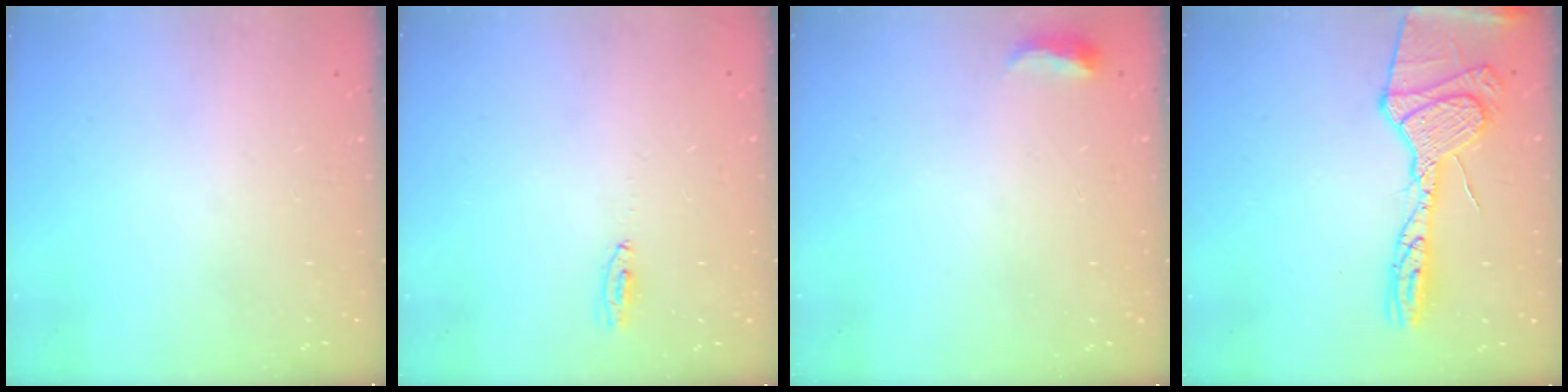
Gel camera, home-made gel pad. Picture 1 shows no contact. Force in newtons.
{"total": 3.5, "press": 3.1, "slide": 1.4}
{"total": 3.9, "press": 3.8, "slide": 0.9}
{"total": 18.3, "press": 18.2, "slide": 1.9}